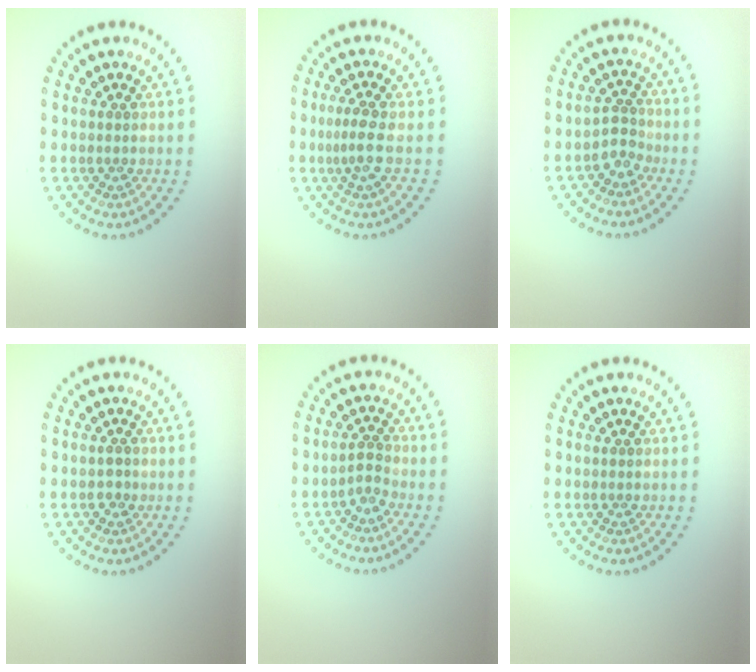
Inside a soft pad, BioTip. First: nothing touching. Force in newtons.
{"total": 2.0, "press": 1.4, "slide": 1.4}
{"total": 1.8, "press": 1.3, "slide": 1.3}
{"total": 1.1, "press": 1.0, "slide": 0.2}
{"total": 1.4, "press": 0.9, "slide": 1.1}
{"total": 0.0}